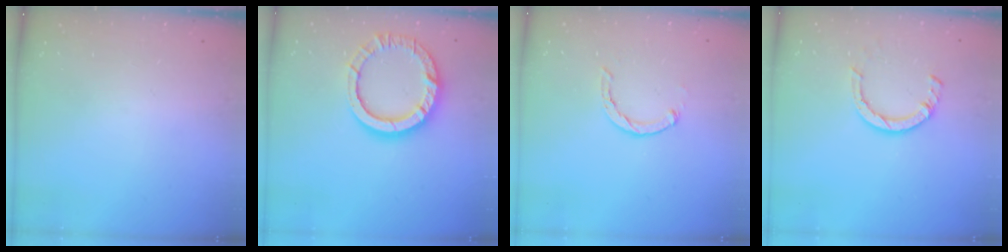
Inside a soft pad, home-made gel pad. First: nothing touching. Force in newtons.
{"total": 13.5, "press": 13.5, "slide": 1.3}
{"total": 2.0, "press": 2.0, "slide": 0.4}
{"total": 6.7, "press": 6.7, "slide": 0.9}